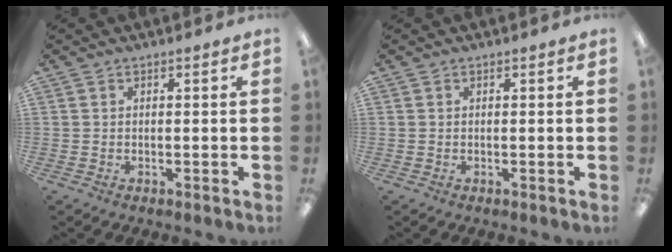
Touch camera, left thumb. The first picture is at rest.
{"total": 0.0}